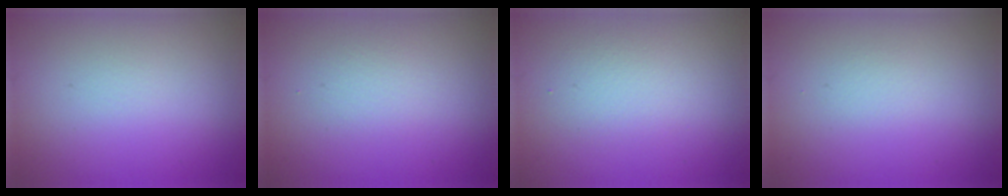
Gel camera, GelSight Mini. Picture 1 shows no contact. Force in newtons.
{"total": 1.3, "press": 1.3, "slide": 0.1}
{"total": 2.0, "press": 2.0, "slide": 0.1}
{"total": 0.6, "press": 0.6, "slide": 0.0}